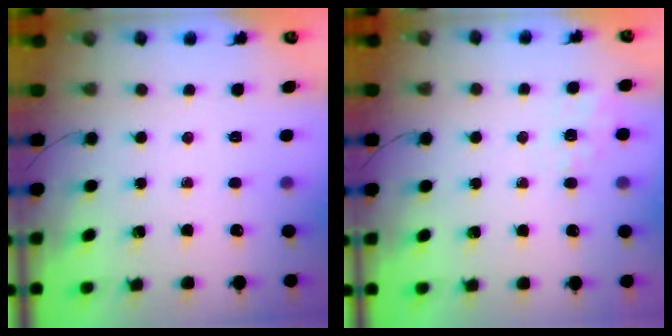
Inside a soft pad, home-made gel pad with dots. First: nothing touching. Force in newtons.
{"total": 1.4, "press": 0.4, "slide": 1.4}